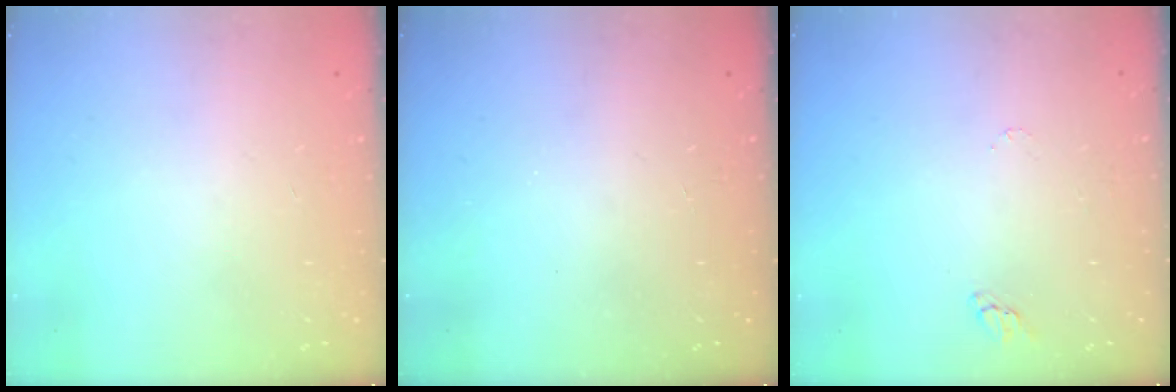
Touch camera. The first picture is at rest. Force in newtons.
{"total": 0.0}
{"total": 3.2, "press": 3.2, "slide": 0.3}